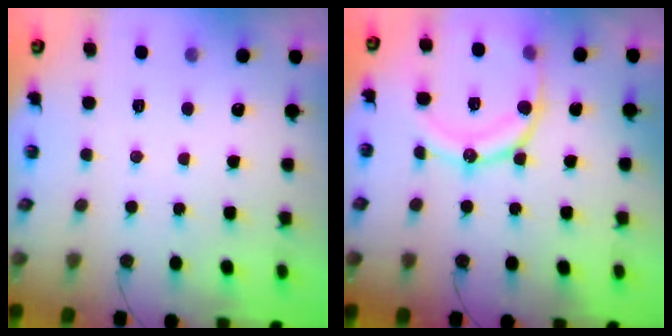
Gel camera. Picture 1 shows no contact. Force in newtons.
{"total": 14.2, "press": 14.2, "slide": 0.7}